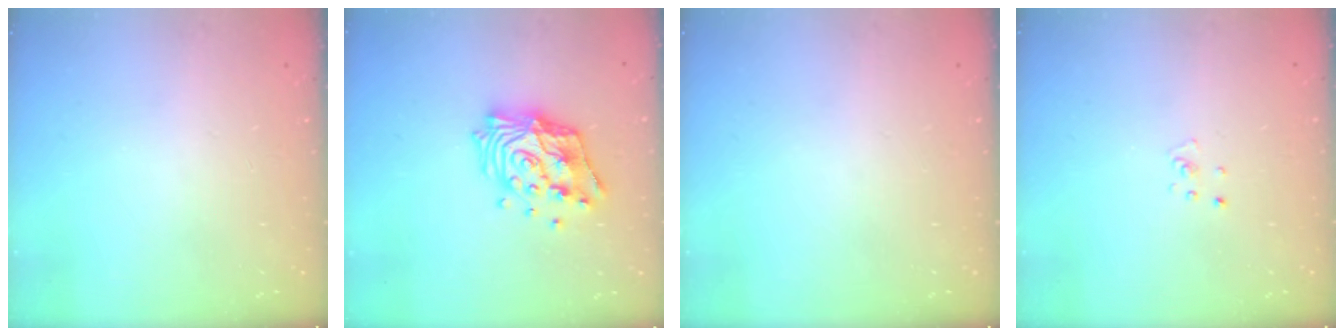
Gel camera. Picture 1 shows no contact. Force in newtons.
{"total": 16.3, "press": 16.3, "slide": 1.3}
{"total": 0.0}
{"total": 2.6, "press": 2.6, "slide": 0.3}